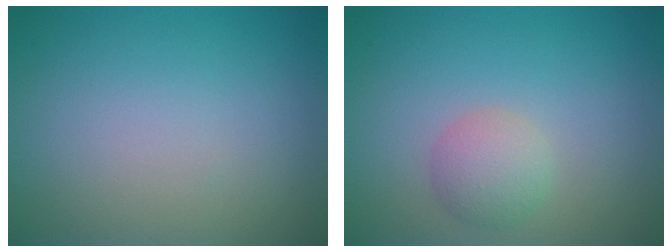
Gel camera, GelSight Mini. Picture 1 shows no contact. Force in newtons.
{"total": 2.3, "press": 2.3, "slide": 0.1}